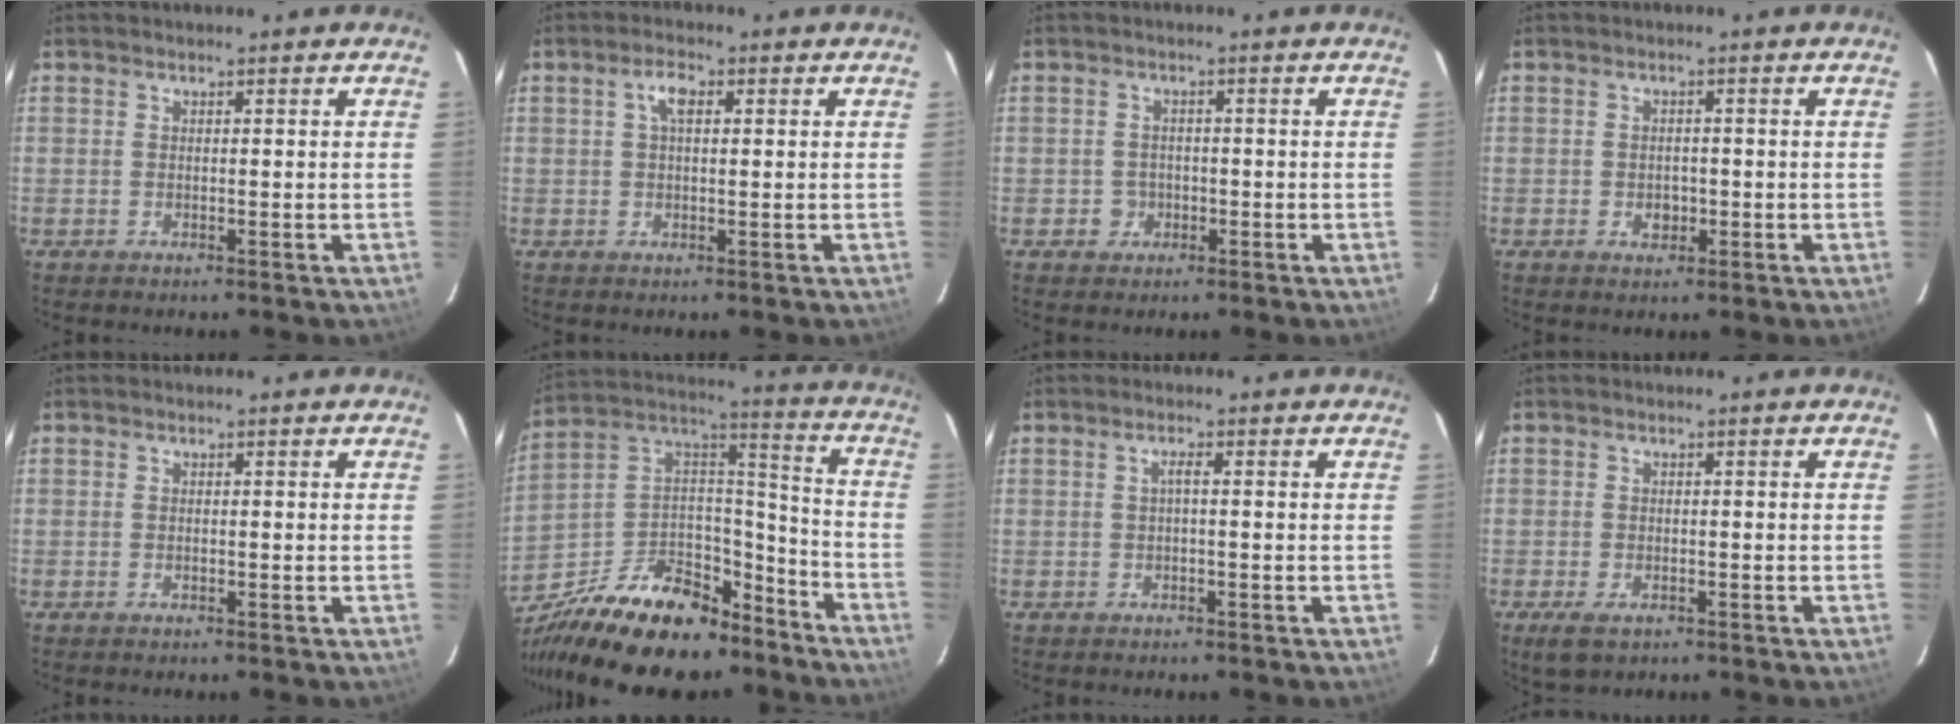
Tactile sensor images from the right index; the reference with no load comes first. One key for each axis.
{"total": 3.0, "fx": 0.9, "fy": 1.4, "fz": 2.6, "tx": -0.050, "ty": 0.010, "tz": 0.017}
{"total": 2.7, "fx": -0.9, "fy": 2.5, "fz": 0.3, "tx": -0.006, "ty": 0.003, "tz": -0.011}
{"total": 2.4, "fx": -0.7, "fy": 2.0, "fz": 1.2, "tx": -0.021, "ty": 0.002, "tz": -0.007}
{"total": 0.6, "fx": -0.3, "fy": 0.3, "fz": 0.3, "tx": -0.007, "ty": 0.000, "tz": -0.005}
{"total": 28.3, "fx": -20.3, "fy": 13.4, "fz": 14.5, "tx": -0.293, "ty": 0.032, "tz": -0.311}
{"total": 1.1, "fx": -0.2, "fy": 0.1, "fz": 1.1, "tx": -0.020, "ty": 0.006, "tz": -0.005}
{"total": 4.1, "fx": -2.3, "fy": 2.1, "fz": 2.6, "tx": -0.058, "ty": -0.011, "tz": -0.040}